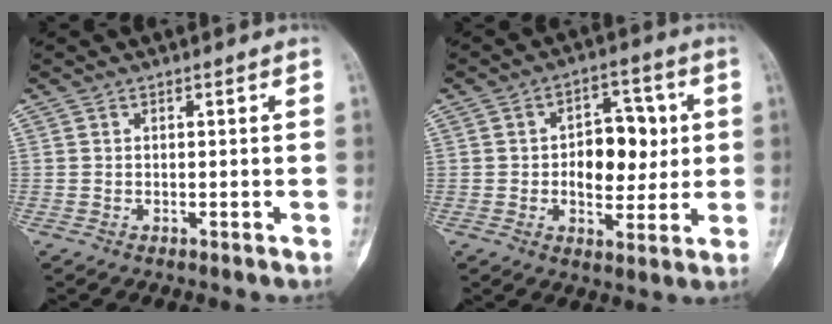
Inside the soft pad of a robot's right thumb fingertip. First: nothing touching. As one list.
[{"total": 11.0, "force": [0.7, 7.1, 8.4], "torque": [-0.071, 0.007, 0.013]}]